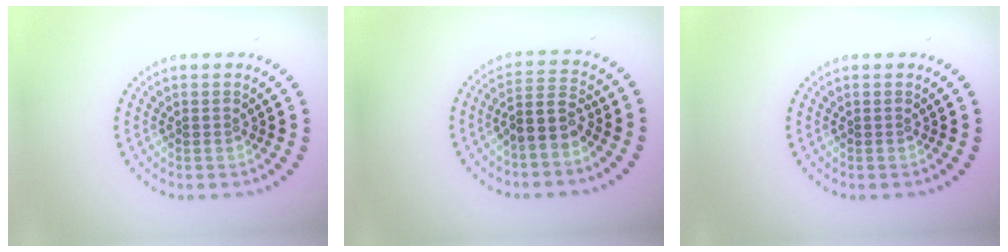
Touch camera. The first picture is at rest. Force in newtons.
{"total": 2.9, "press": 2.4, "slide": 1.6}
{"total": 0.0}